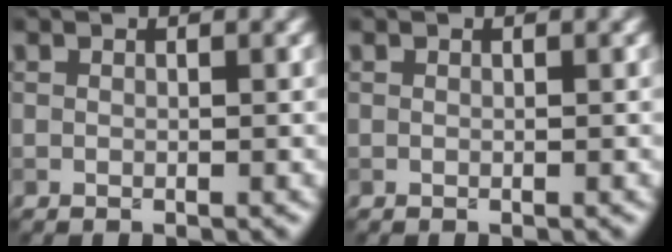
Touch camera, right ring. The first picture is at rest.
{"total": 0.0}